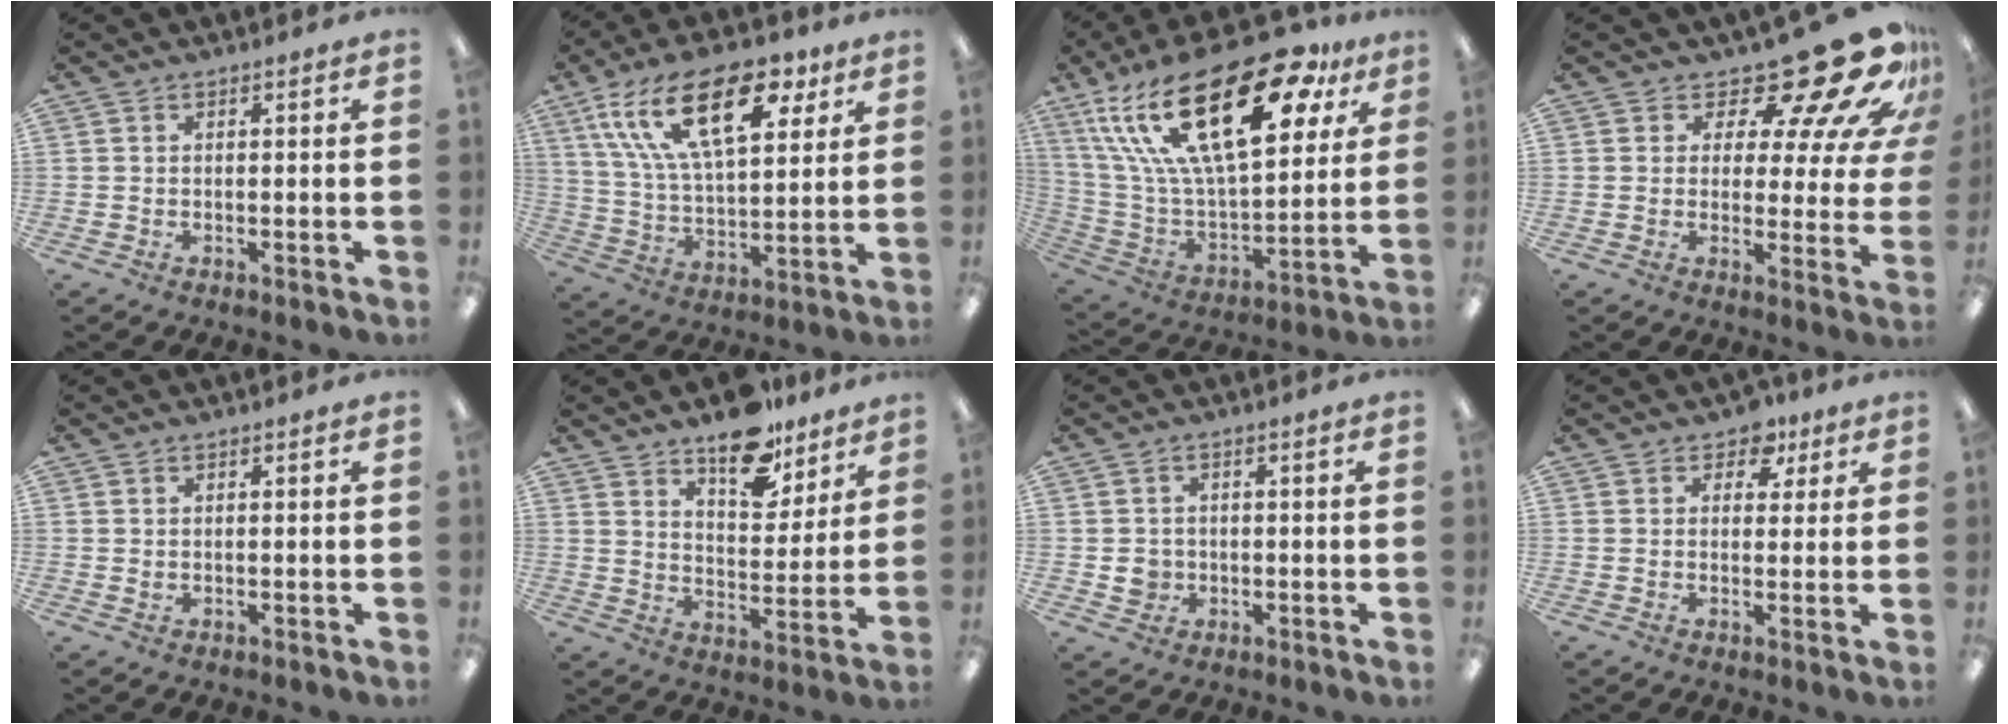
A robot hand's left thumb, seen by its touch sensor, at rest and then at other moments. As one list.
[{"total": 22.9, "force": [11.9, 10.9, 16.3], "torque": [-0.283, -0.034, 0.204]}, {"total": 32.7, "force": [16.8, 13.2, 24.8], "torque": [-0.472, -0.088, 0.282]}, {"total": 17.6, "force": [13.5, 5.4, 10.0], "torque": [-0.139, -0.105, 0.215]}, {"total": 0.6, "force": [0.3, 0.5, 0.3], "torque": [0.001, -0.001, 0.002]}, {"total": 13.8, "force": [10.7, 6.3, 6.1], "torque": [-0.074, -0.071, 0.190]}, {"total": 3.4, "force": [-0.4, 3.3, 0.9], "torque": [-0.010, 0.001, -0.009]}, {"total": 5.6, "force": [3.6, 3.7, 2.1], "torque": [-0.014, -0.017, 0.060]}]